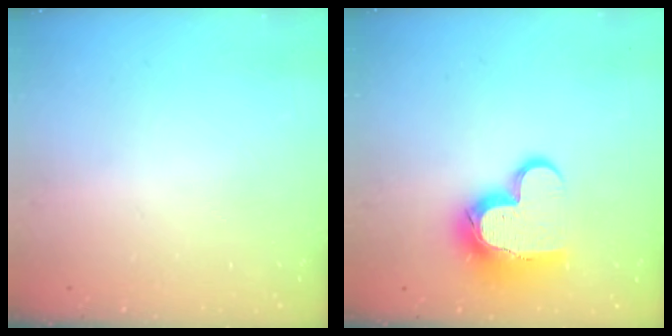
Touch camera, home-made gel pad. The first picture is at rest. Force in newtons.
{"total": 14.5, "press": 14.5, "slide": 1.3}